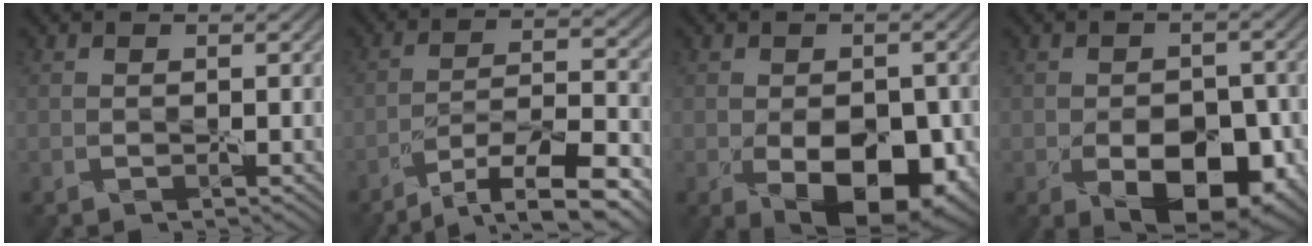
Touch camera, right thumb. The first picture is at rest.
{"total": 10.5, "force": [-8.3, 1.9, 6.2], "torque": [-0.108, 0.008, -0.143]}
{"total": 9.9, "force": [-3.5, 5.9, 7.1], "torque": [-0.098, -0.035, -0.032]}
{"total": 9.2, "force": [-4.1, 5.5, 6.2], "torque": [-0.091, -0.016, -0.043]}